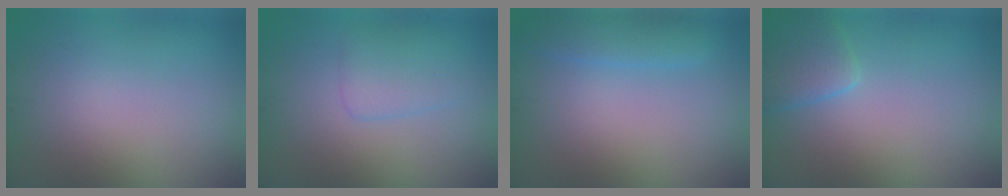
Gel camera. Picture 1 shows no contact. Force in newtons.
{"total": 2.5, "press": 2.5, "slide": 0.2}
{"total": 2.1, "press": 2.1, "slide": 0.1}
{"total": 2.9, "press": 2.9, "slide": 0.2}